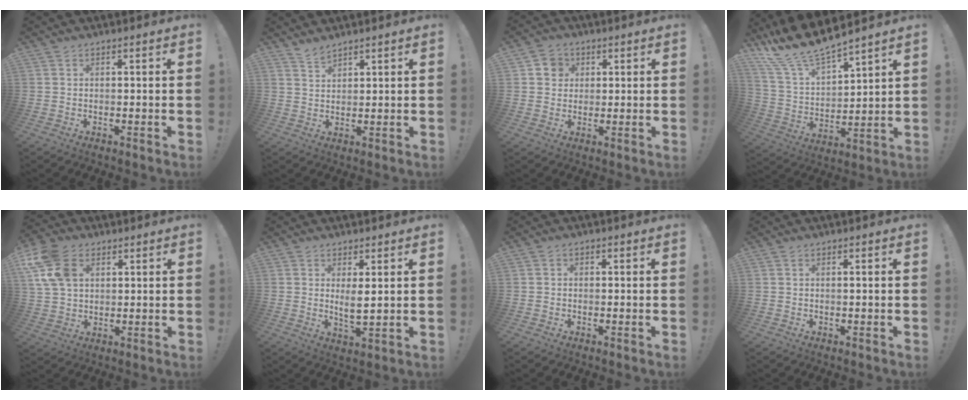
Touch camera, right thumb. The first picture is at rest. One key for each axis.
{"total": 2.9, "fx": 2.7, "fy": 0.6, "fz": 0.8, "tx": -0.006, "ty": -0.022, "tz": 0.048}
{"total": 5.3, "fx": 1.3, "fy": 4.9, "fz": 1.6, "tx": -0.023, "ty": 0.004, "tz": 0.025}
{"total": 13.2, "fx": 12.0, "fy": 2.8, "fz": 4.8, "tx": -0.114, "ty": -0.100, "tz": 0.218}
{"total": 13.4, "fx": 5.0, "fy": 9.3, "fz": 8.2, "tx": -0.158, "ty": -0.008, "tz": 0.100}
{"total": 4.6, "fx": 2.0, "fy": 1.2, "fz": 4.0, "tx": -0.060, "ty": -0.016, "tz": 0.034}
{"total": 1.2, "fx": -0.7, "fy": 0.8, "fz": 0.5, "tx": -0.008, "ty": 0.004, "tz": -0.012}
{"total": 0.6, "fx": 0.1, "fy": -0.3, "fz": 0.5, "tx": -0.006, "ty": -0.002, "tz": -0.001}